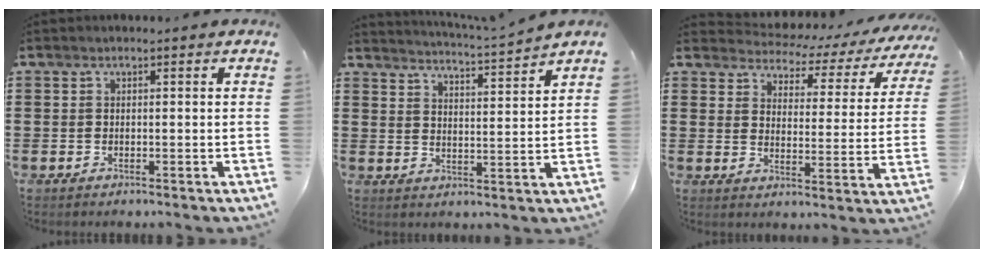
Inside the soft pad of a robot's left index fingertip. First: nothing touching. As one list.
[{"total": 3.5, "force": [3.3, -1.0, 0.7], "torque": [-0.028, -0.028, 0.052]}, {"total": 3.0, "force": [2.8, 0.9, 0.5], "torque": [-0.024, -0.028, 0.038]}]